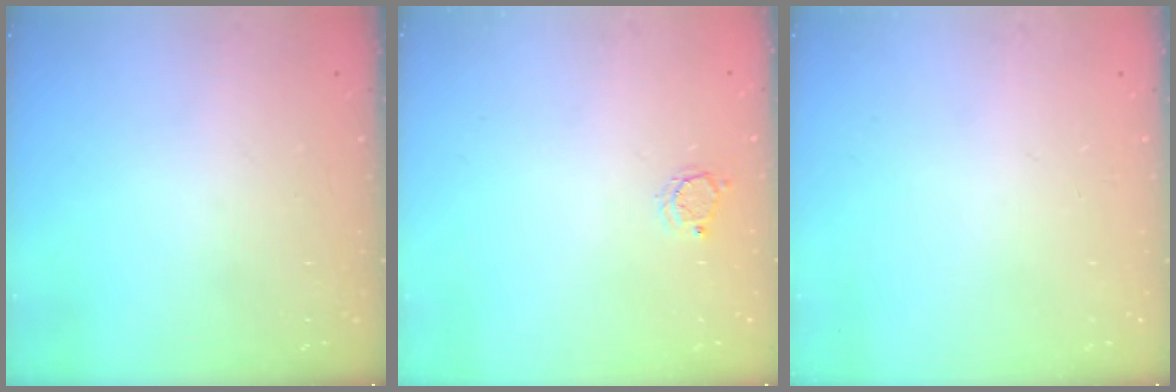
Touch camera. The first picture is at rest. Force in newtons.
{"total": 3.4, "press": 3.4, "slide": 0.4}
{"total": 0.0}